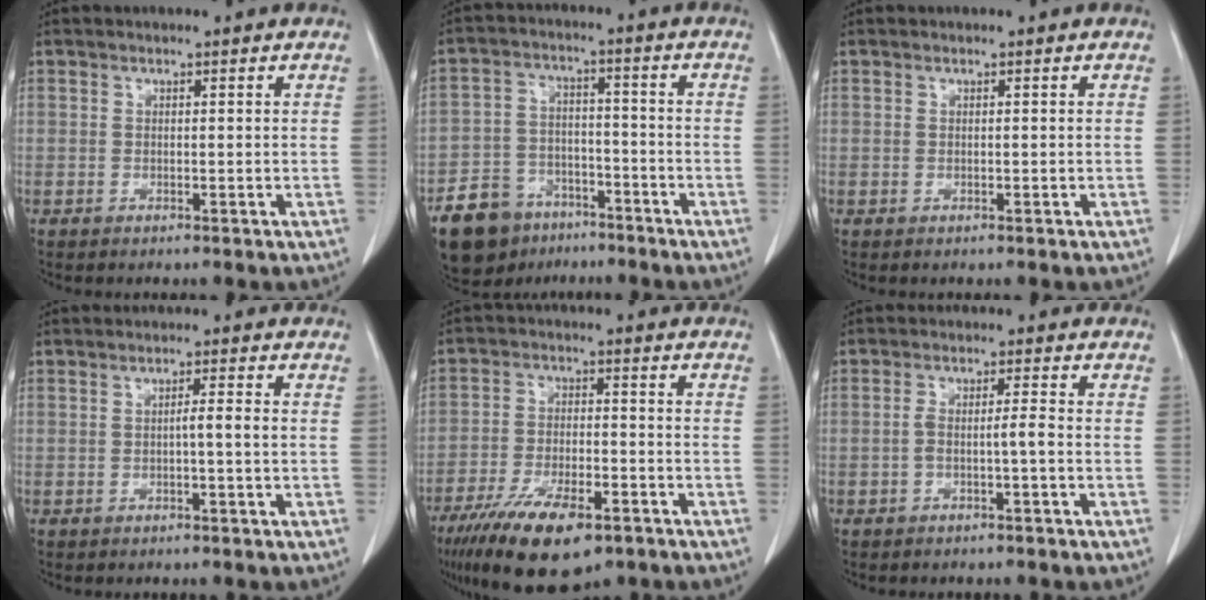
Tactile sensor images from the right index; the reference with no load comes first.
{"total": 13.8, "force": [-9.4, 8.8, 5.0], "torque": [-0.110, 0.020, -0.152]}
{"total": 0.0}
{"total": 2.5, "force": [-0.2, 0.2, 2.5], "torque": [-0.046, 0.005, -0.002]}
{"total": 15.2, "force": [-9.7, 5.3, 10.4], "torque": [-0.204, -0.018, -0.163]}
{"total": 3.1, "force": [-1.1, 0.3, 2.9], "torque": [-0.057, 0.015, -0.015]}